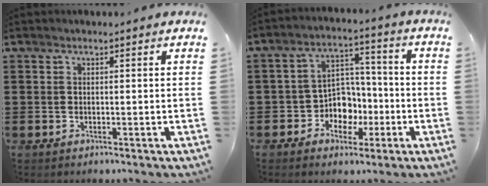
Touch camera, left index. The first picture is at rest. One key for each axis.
{"total": 6.9, "fx": -2.0, "fy": 6.1, "fz": 2.5, "tx": -0.052, "ty": 0.012, "tz": -0.032}